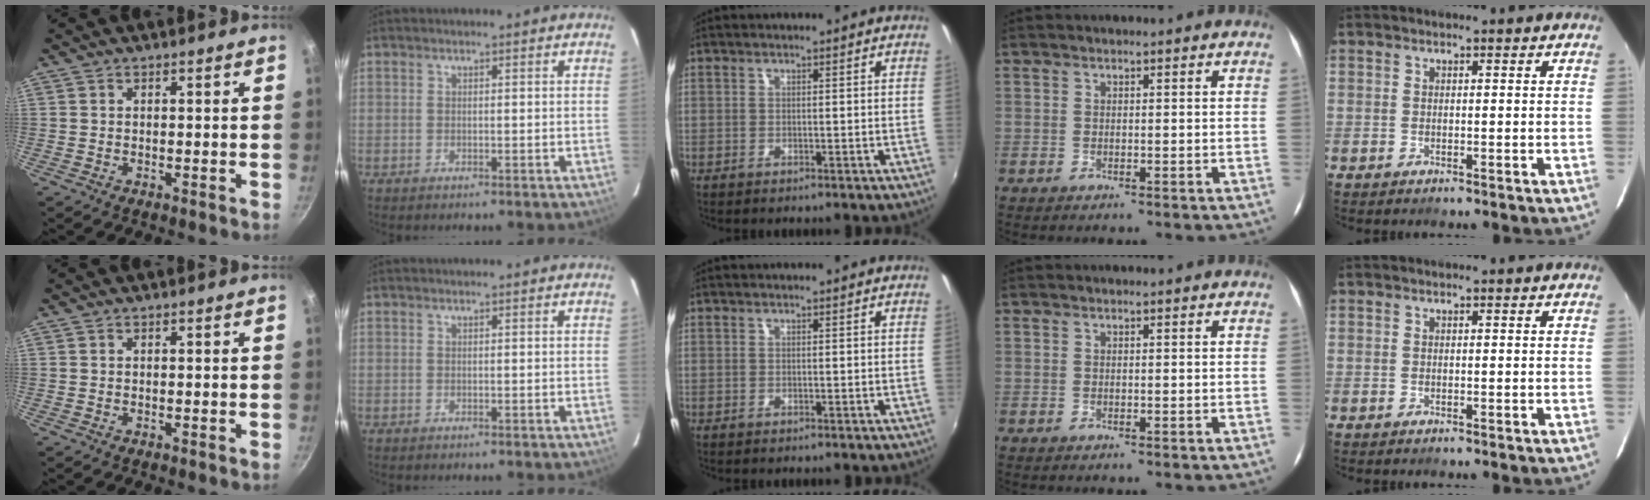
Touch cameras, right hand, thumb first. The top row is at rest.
{}